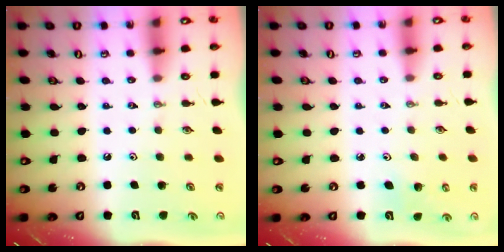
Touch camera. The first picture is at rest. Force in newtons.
{"total": 3.9, "press": 3.8, "slide": 0.5}